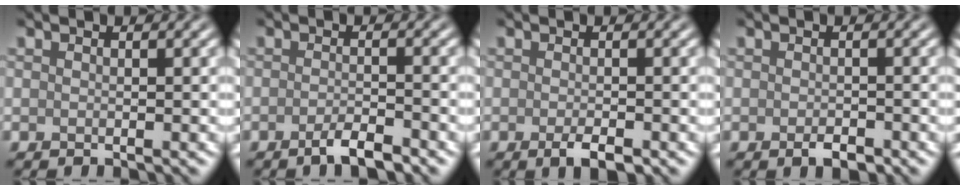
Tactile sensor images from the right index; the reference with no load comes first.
{"total": 2.5, "force": [-1.7, 0.5, 1.7], "torque": [-0.028, 0.002, -0.033]}
{"total": 1.9, "force": [-1.0, 0.5, 1.5], "torque": [-0.025, -0.003, -0.017]}
{"total": 1.4, "force": [-0.8, 0.7, 1.0], "torque": [-0.016, -0.003, -0.012]}